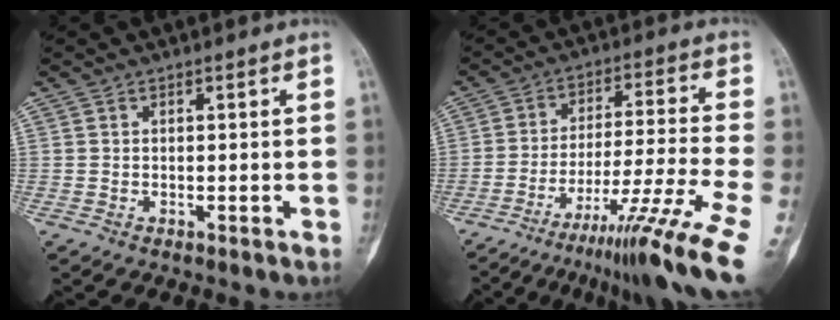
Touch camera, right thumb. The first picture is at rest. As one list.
[{"total": 16.3, "force": [-10.6, -1.0, 12.3], "torque": [-0.206, 0.053, -0.168]}]